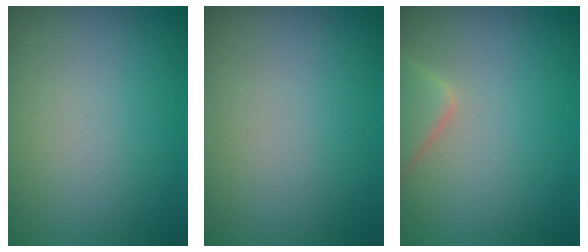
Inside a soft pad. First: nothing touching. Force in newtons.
{"total": 0.0}
{"total": 2.8, "press": 2.7, "slide": 0.1}